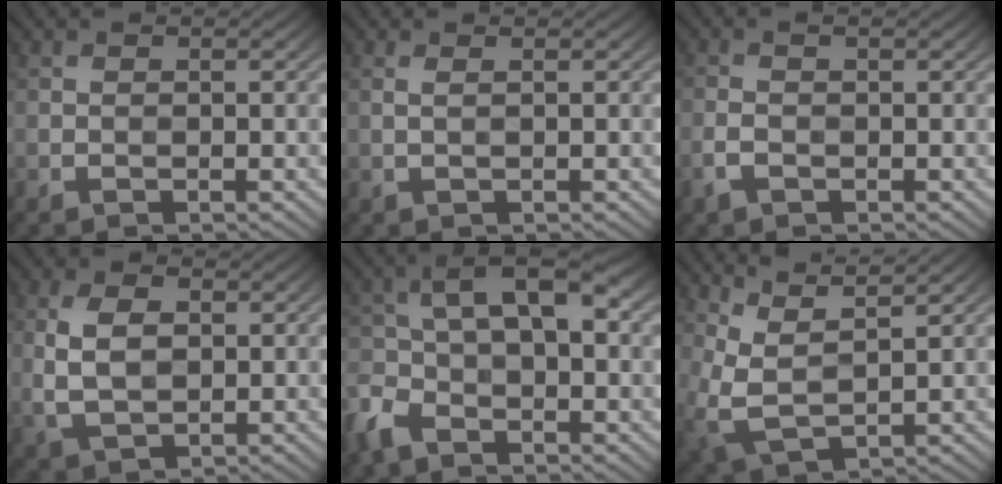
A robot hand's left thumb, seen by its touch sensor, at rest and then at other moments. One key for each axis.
{"total": 0.8, "fx": 0.4, "fy": 0.1, "fz": 0.7, "tx": -0.016, "ty": 0.001, "tz": 0.005}
{"total": 2.1, "fx": -0.7, "fy": 1.0, "fz": 1.7, "tx": -0.045, "ty": -0.001, "tz": -0.016}
{"total": 6.2, "fx": 0.7, "fy": 3.8, "fz": 4.8, "tx": -0.111, "ty": 0.000, "tz": 0.013}
{"total": 9.9, "fx": -2.0, "fy": 5.4, "fz": 8.1, "tx": -0.172, "ty": 0.003, "tz": -0.057}
{"total": 7.0, "fx": 3.7, "fy": 2.5, "fz": 5.4, "tx": -0.138, "ty": 0.000, "tz": 0.076}